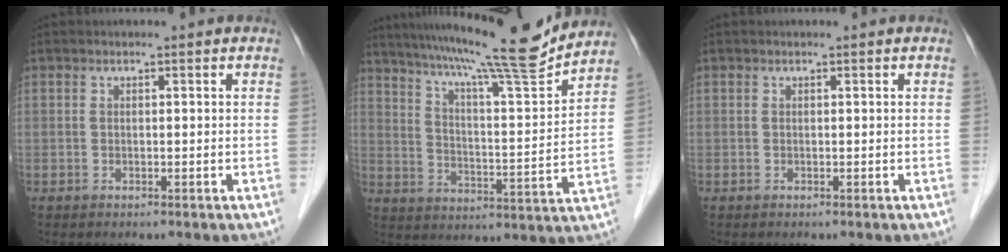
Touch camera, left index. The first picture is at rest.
{"total": 18.5, "force": [16.4, -0.8, 8.5], "torque": [-0.143, -0.018, 0.243]}
{"total": 0.0}